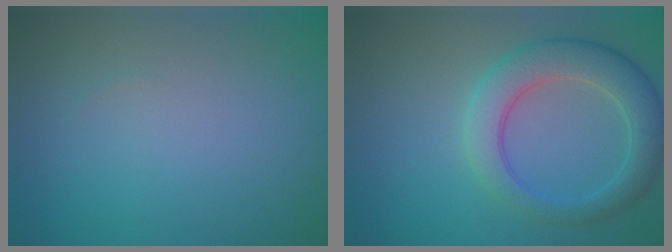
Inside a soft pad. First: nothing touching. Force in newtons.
{"total": 5.5, "press": 5.5, "slide": 0.3}